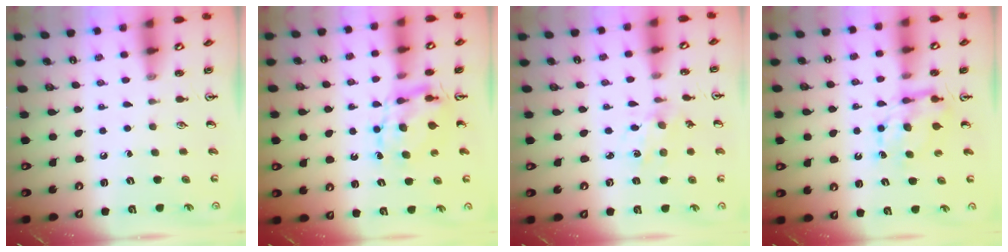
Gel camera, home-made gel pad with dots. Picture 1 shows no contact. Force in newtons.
{"total": 6.7, "press": 6.6, "slide": 0.7}
{"total": 1.7, "press": 1.6, "slide": 0.1}
{"total": 7.3, "press": 7.3, "slide": 0.2}